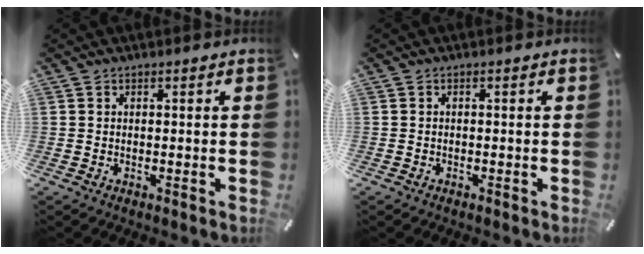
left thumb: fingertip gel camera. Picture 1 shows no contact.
{"total": 0.6, "force": [-0.5, 0.3, 0.1], "torque": [-0.002, 0.002, -0.012]}